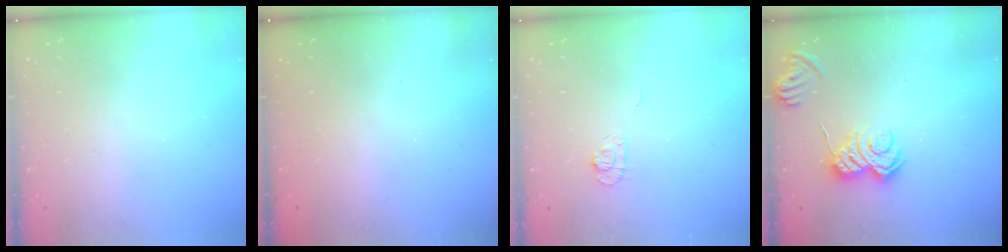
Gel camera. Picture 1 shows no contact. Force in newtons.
{"total": 2.5, "press": 2.4, "slide": 0.7}
{"total": 5.6, "press": 5.6, "slide": 0.7}
{"total": 7.8, "press": 7.7, "slide": 0.9}